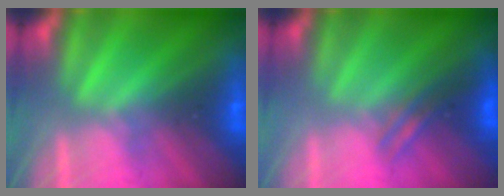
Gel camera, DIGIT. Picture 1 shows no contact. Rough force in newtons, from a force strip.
{"total": 2.6}